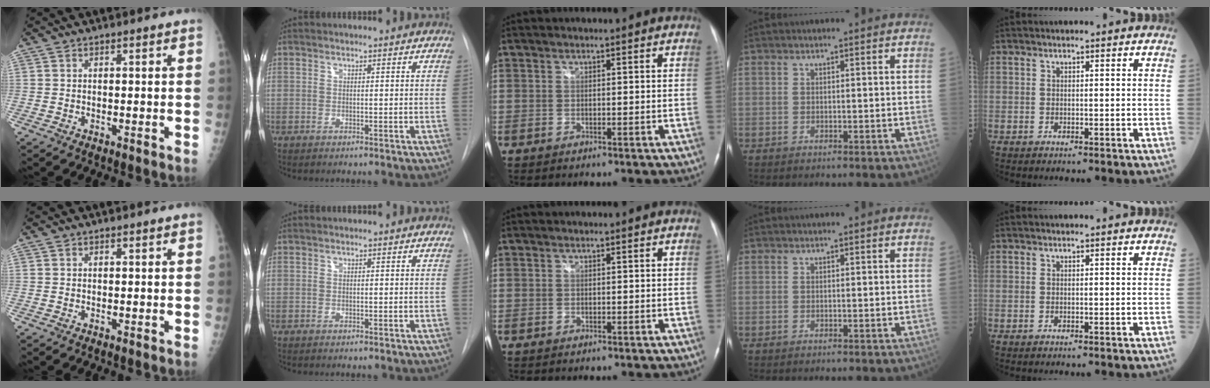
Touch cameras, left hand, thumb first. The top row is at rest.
{}